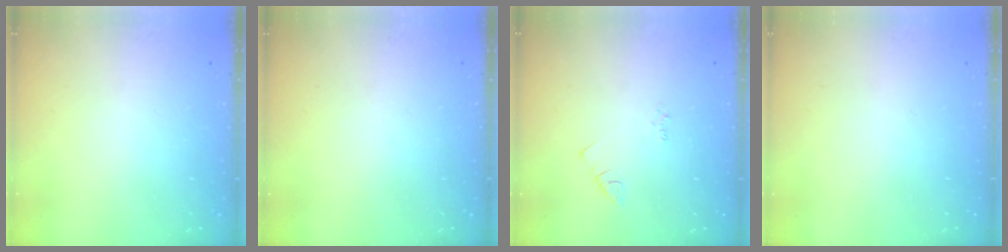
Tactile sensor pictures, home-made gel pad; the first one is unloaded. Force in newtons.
{"total": 0.0}
{"total": 2.2, "press": 2.1, "slide": 0.4}
{"total": 1.5, "press": 1.5, "slide": 0.1}